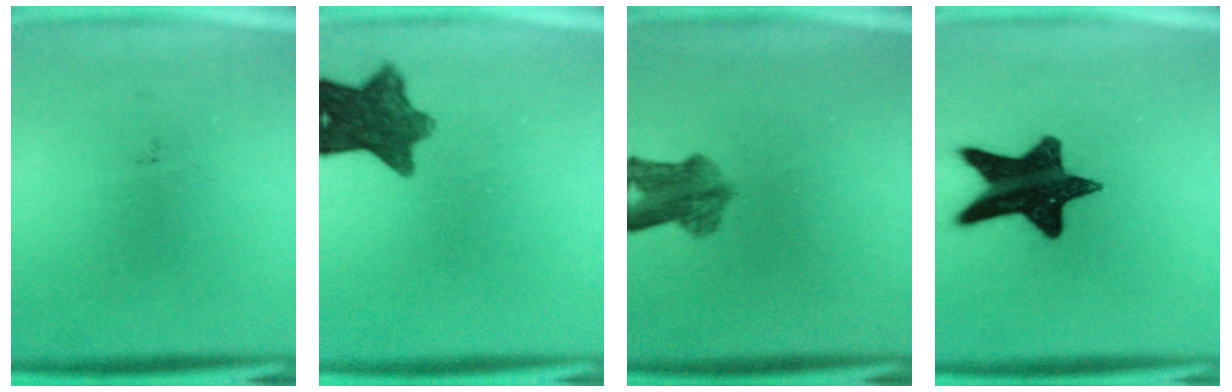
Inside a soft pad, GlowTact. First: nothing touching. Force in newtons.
{"total": 10.0}
{"total": 5.7}
{"total": 15.6}